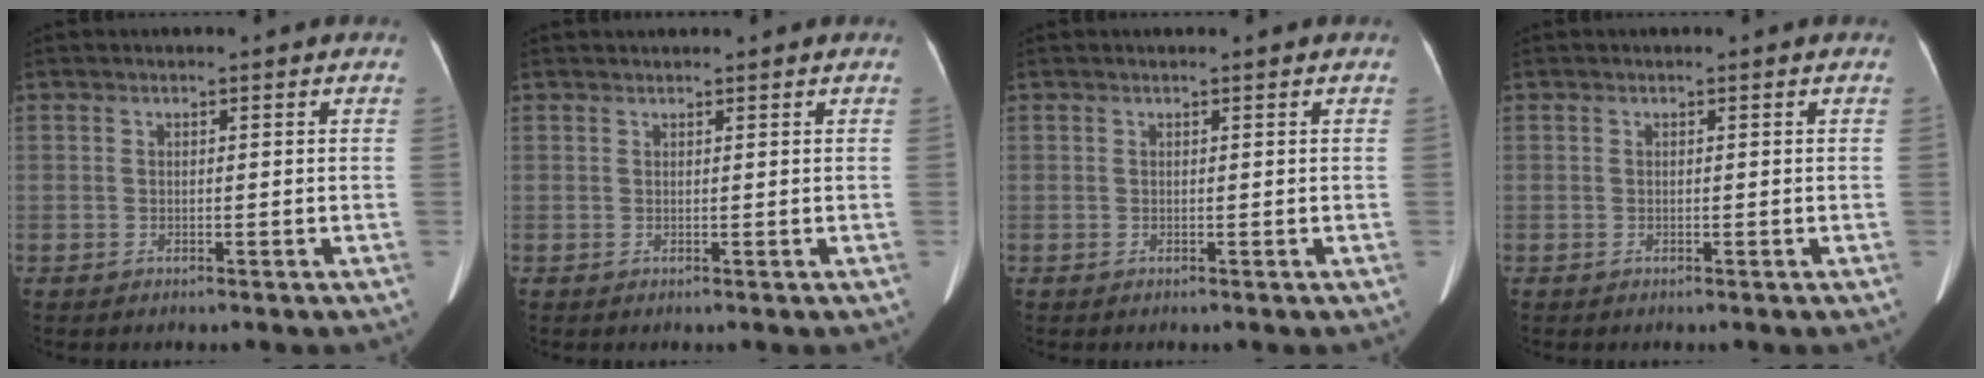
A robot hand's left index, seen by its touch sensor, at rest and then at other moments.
{"total": 0.8, "force": [0.8, 0.1, 0.1], "torque": [-0.004, 0.012, 0.015]}
{"total": 0.0}
{"total": 0.0}